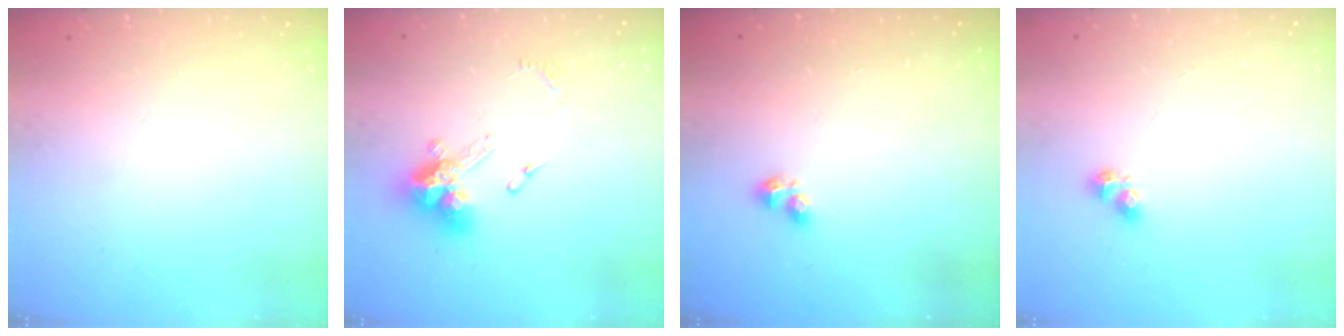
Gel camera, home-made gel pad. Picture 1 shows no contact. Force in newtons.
{"total": 12.8, "press": 12.7, "slide": 1.4}
{"total": 1.8, "press": 1.7, "slide": 0.5}
{"total": 6.1, "press": 6.1, "slide": 0.7}